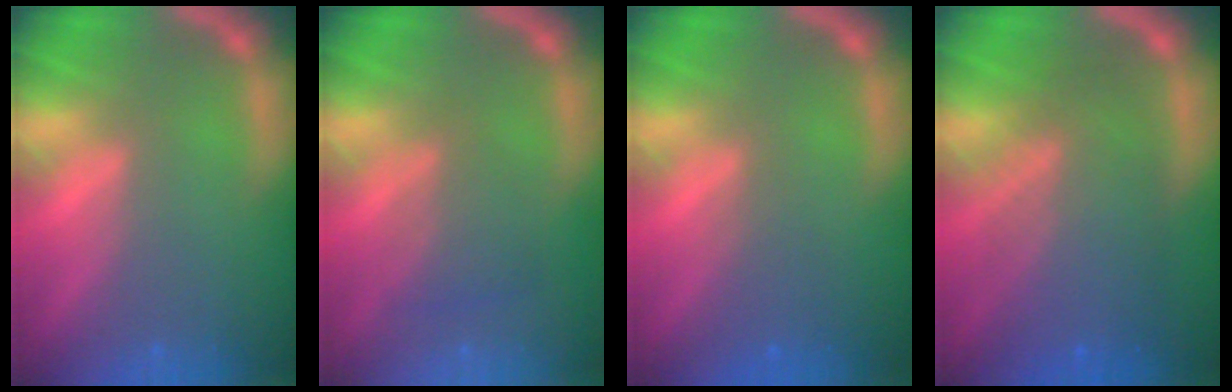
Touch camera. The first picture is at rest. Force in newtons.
{"total": 3.0}
{"total": 1.9}
{"total": 8.1}